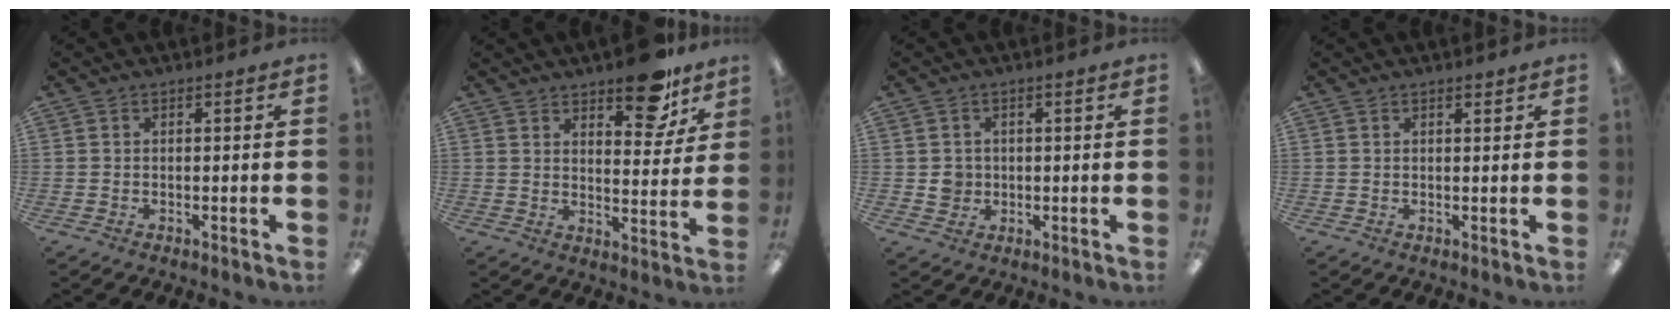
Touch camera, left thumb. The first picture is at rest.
{"total": 12.5, "force": [9.4, 5.1, 6.6], "torque": [-0.066, -0.064, 0.159]}
{"total": 3.2, "force": [0.1, 3.1, 0.7], "torque": [-0.010, 0.001, 0.001]}
{"total": 1.1, "force": [1.0, 0.3, 0.5], "torque": [-0.004, -0.005, 0.016]}